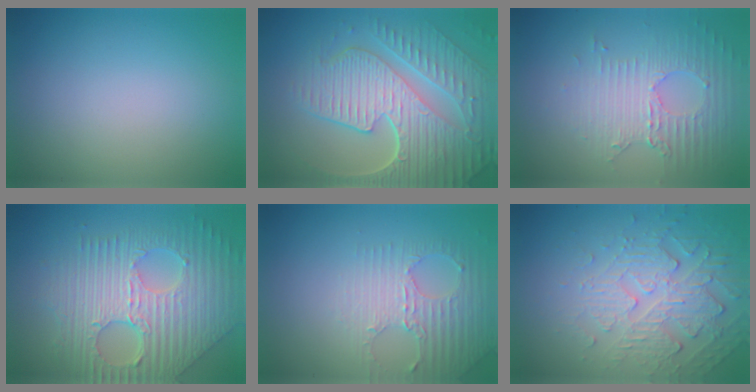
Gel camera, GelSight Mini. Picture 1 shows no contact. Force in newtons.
{"total": 9.9, "press": 6.6, "slide": 7.4}
{"total": 3.9, "press": 2.9, "slide": 2.6}
{"total": 9.8, "press": 6.6, "slide": 7.2}
{"total": 2.9, "press": 2.7, "slide": 1.1}
{"total": 5.3, "press": 3.7, "slide": 3.7}